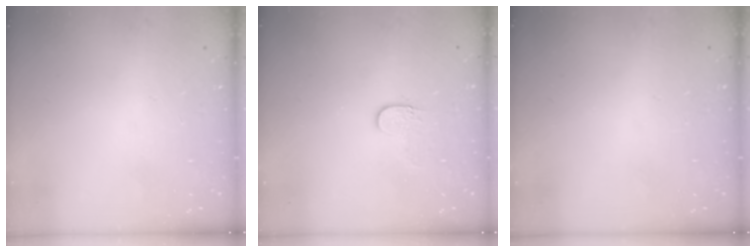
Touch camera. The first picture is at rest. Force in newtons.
{"total": 3.9, "press": 3.9, "slide": 0.5}
{"total": 0.6, "press": 0.6, "slide": 0.2}